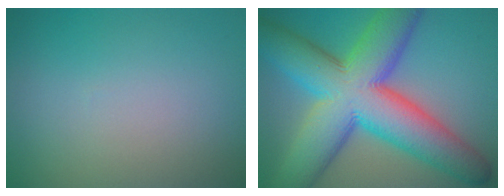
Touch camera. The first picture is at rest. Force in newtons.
{"total": 15.5, "press": 15.5, "slide": 0.1}